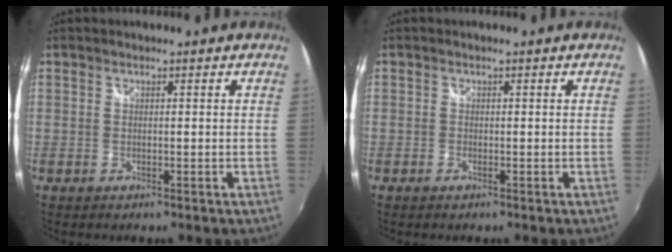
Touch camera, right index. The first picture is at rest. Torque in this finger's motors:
{"motor_torque": [0.17, -0.17, 0.06, -0.01]}